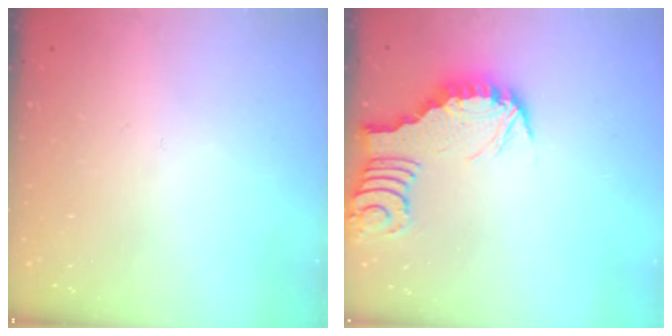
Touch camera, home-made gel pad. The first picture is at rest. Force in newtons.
{"total": 2.6, "press": 2.6, "slide": 0.2}